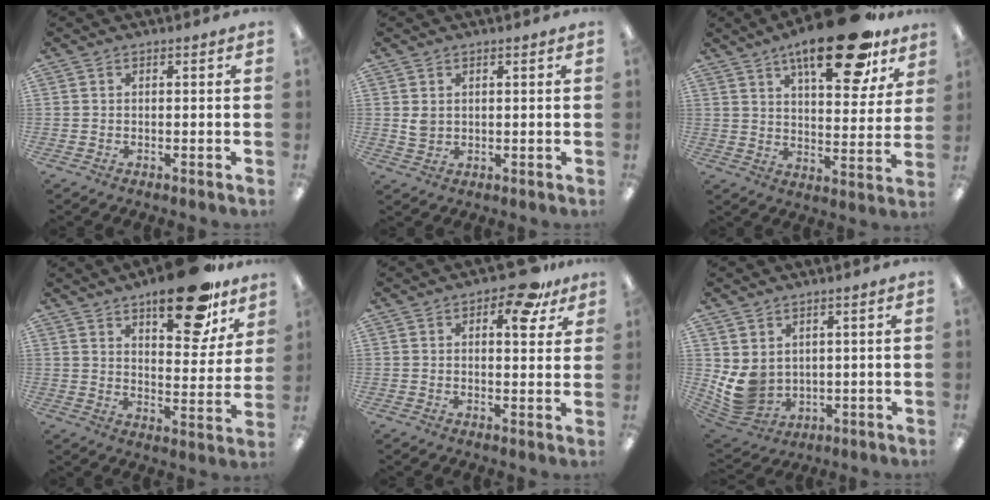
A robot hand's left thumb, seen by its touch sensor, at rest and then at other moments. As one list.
[{"total": 2.7, "force": [1.1, 2.1, 1.4], "torque": [-0.022, -0.002, 0.018]}, {"total": 21.3, "force": [14.0, 7.8, 14.1], "torque": [-0.205, -0.074, 0.223]}, {"total": 19.2, "force": [13.2, 7.8, 11.6], "torque": [-0.145, -0.079, 0.214]}, {"total": 10.9, "force": [6.1, 5.0, 7.4], "torque": [-0.085, -0.027, 0.097]}, {"total": 8.2, "force": [1.9, 6.7, 4.4], "torque": [-0.113, -0.018, 0.043]}]